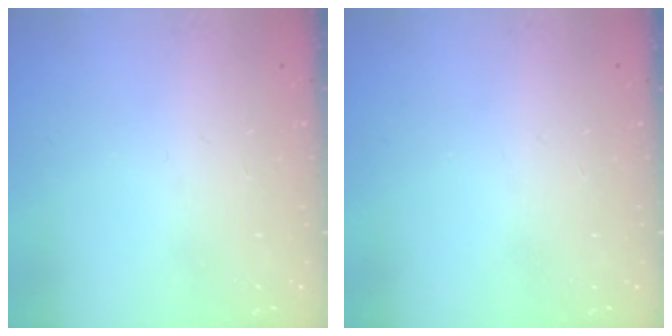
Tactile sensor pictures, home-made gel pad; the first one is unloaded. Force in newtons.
{"total": 0.0}